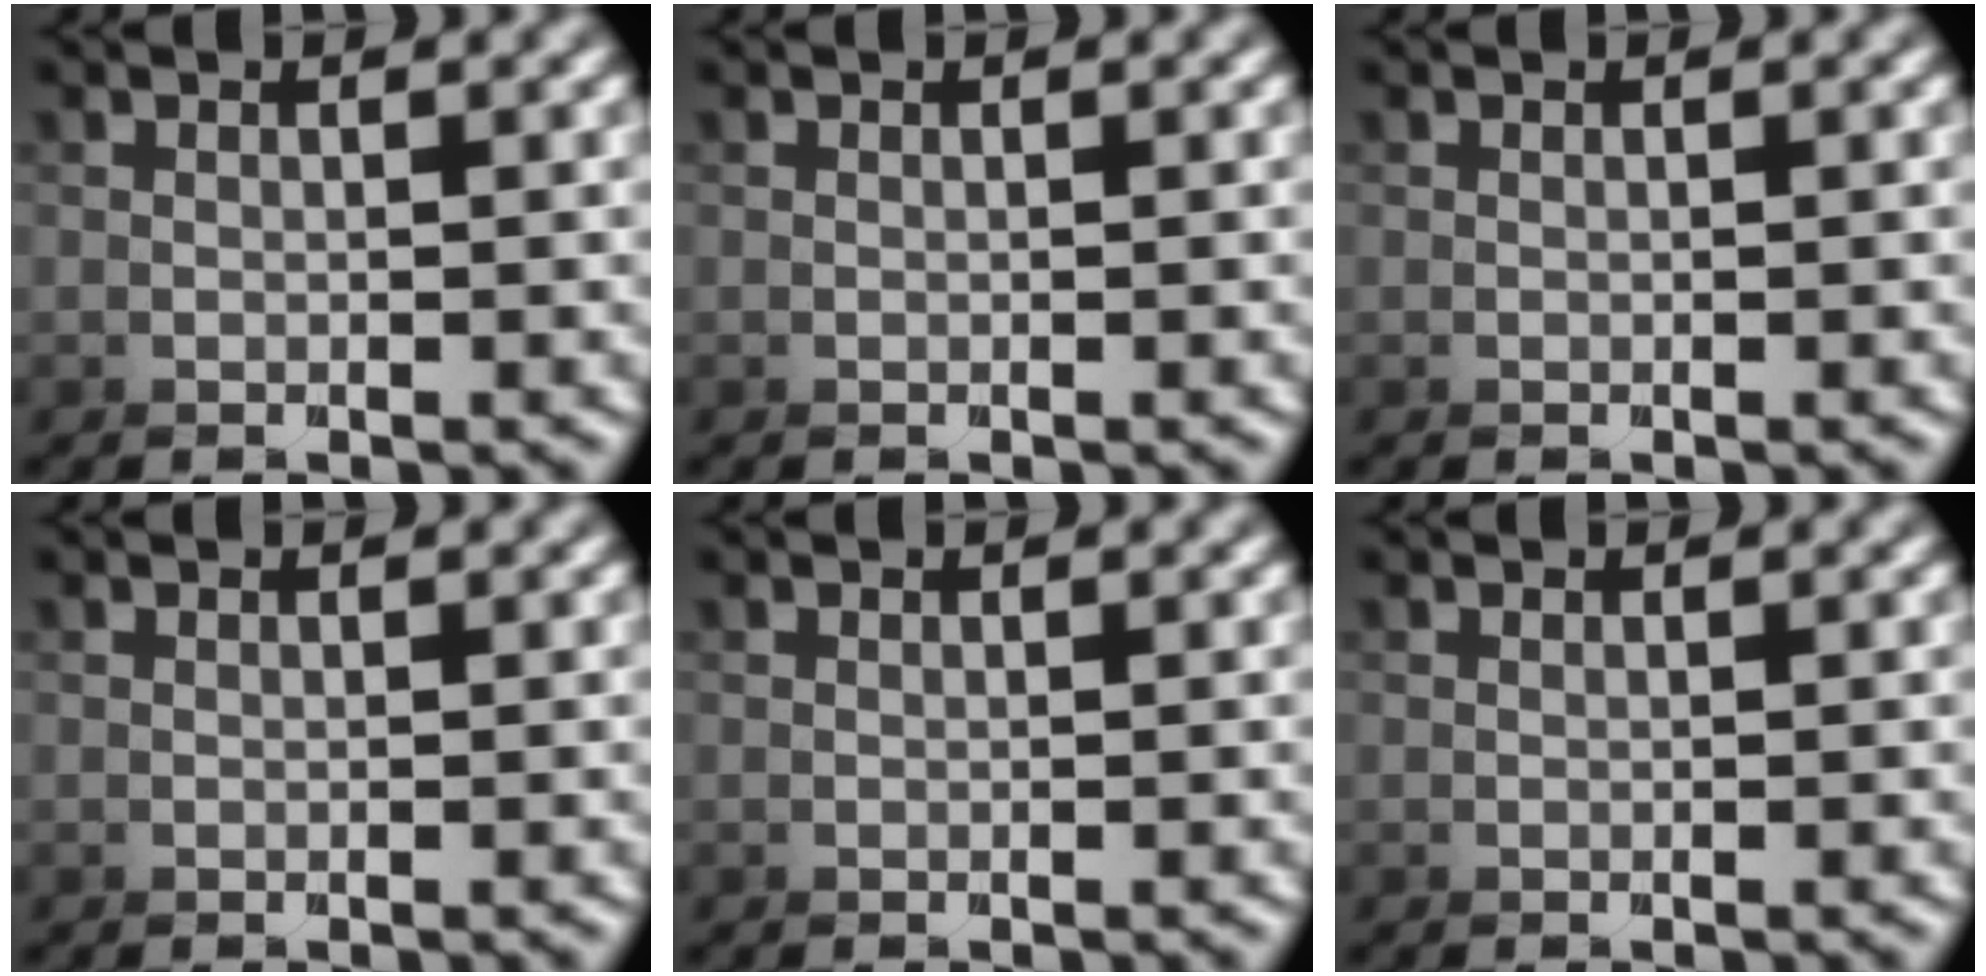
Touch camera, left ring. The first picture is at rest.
{"total": 0.0}
{"total": 0.0}
{"total": 0.0}
{"total": 0.0}
{"total": 0.0}